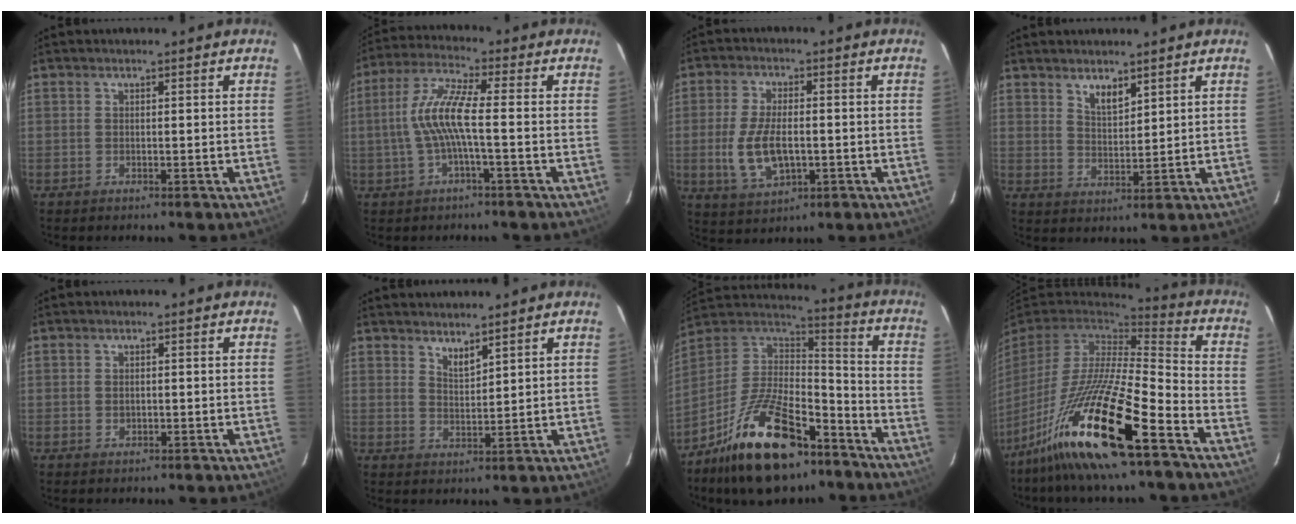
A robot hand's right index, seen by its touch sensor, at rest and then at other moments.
{"total": 8.6, "force": [-1.2, 0.9, 8.5], "torque": [-0.184, 0.009, -0.021]}
{"total": 9.7, "force": [-1.6, 4.7, 8.3], "torque": [-0.173, -0.009, -0.022]}
{"total": 4.2, "force": [3.2, 1.6, 2.3], "torque": [-0.037, 0.000, 0.058]}
{"total": 1.2, "force": [-0.1, 1.0, 0.6], "torque": [-0.010, 0.000, 0.000]}
{"total": 3.3, "force": [2.9, 0.6, 1.5], "torque": [-0.023, -0.002, 0.050]}
{"total": 24.5, "force": [-15.1, 10.9, 15.9], "torque": [-0.307, 0.001, -0.245]}
{"total": 22.0, "force": [-14.6, 2.4, 16.2], "torque": [-0.312, -0.044, -0.270]}